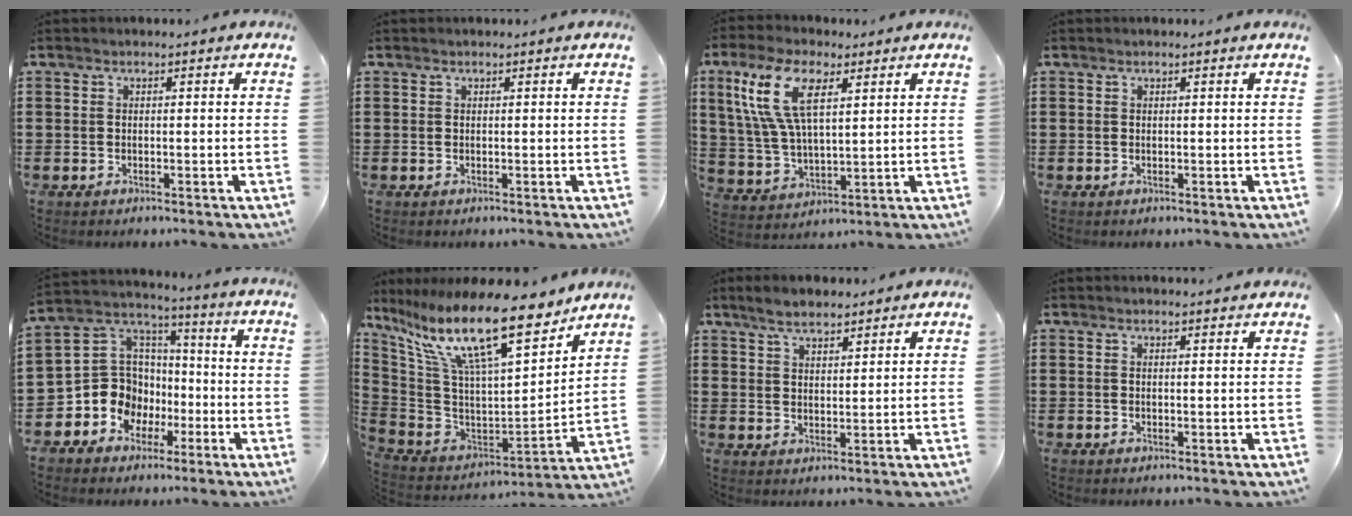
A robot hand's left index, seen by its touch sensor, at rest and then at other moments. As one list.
[{"total": 0.0}, {"total": 11.3, "force": [5.5, 4.7, 8.8], "torque": [-0.203, 0.003, 0.095]}, {"total": 0.0}, {"total": 10.1, "force": [-3.4, 9.2, 2.5], "torque": [-0.097, 0.003, -0.060]}, {"total": 17.4, "force": [11.7, 3.6, 12.3], "torque": [-0.272, -0.070, 0.194]}, {"total": 4.2, "force": [3.7, 1.3, 1.5], "torque": [-0.041, -0.001, 0.069]}, {"total": 1.0, "force": [1.0, 0.0, 0.1], "torque": [-0.005, -0.002, 0.019]}]